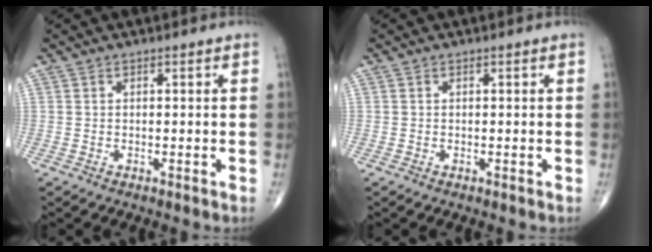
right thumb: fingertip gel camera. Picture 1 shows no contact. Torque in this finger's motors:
{"motor_torque": [0.01, 0.00, 0.06, 0.11, -0.02]}